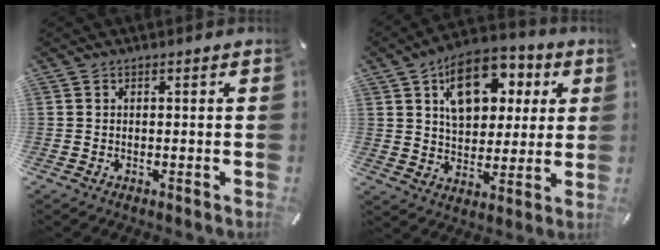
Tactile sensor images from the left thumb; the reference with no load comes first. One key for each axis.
{"total": 15.0, "fx": 6.7, "fy": 10.2, "fz": 8.7, "tx": -0.130, "ty": -0.022, "tz": 0.121}